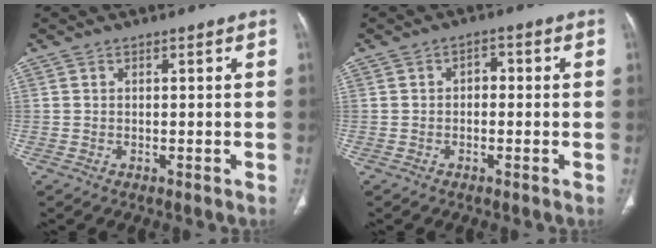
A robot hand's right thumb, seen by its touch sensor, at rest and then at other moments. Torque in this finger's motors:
{"motor_torque": [-0.45, 0.11, -0.05, -0.07, 0.03]}